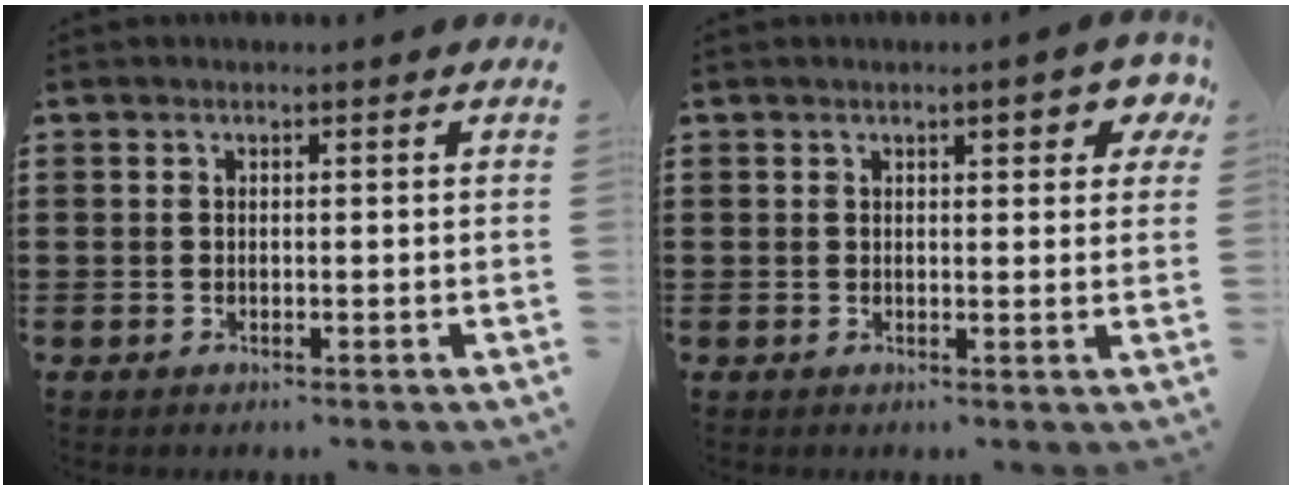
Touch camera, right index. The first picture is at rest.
{"total": 3.2, "force": [1.8, 1.0, 2.5], "torque": [-0.029, -0.001, 0.024]}